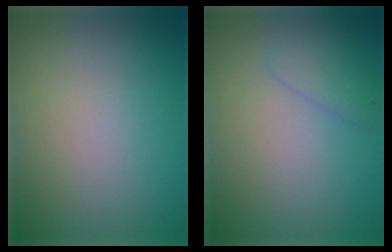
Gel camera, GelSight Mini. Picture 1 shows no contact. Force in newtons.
{"total": 1.7, "press": 1.7, "slide": 0.1}